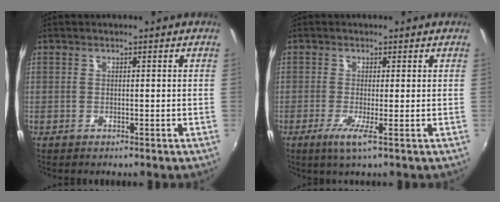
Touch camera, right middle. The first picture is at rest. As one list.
[{"total": 3.1, "force": [-1.1, -0.5, 2.8], "torque": [-0.066, -0.012, -0.027]}]